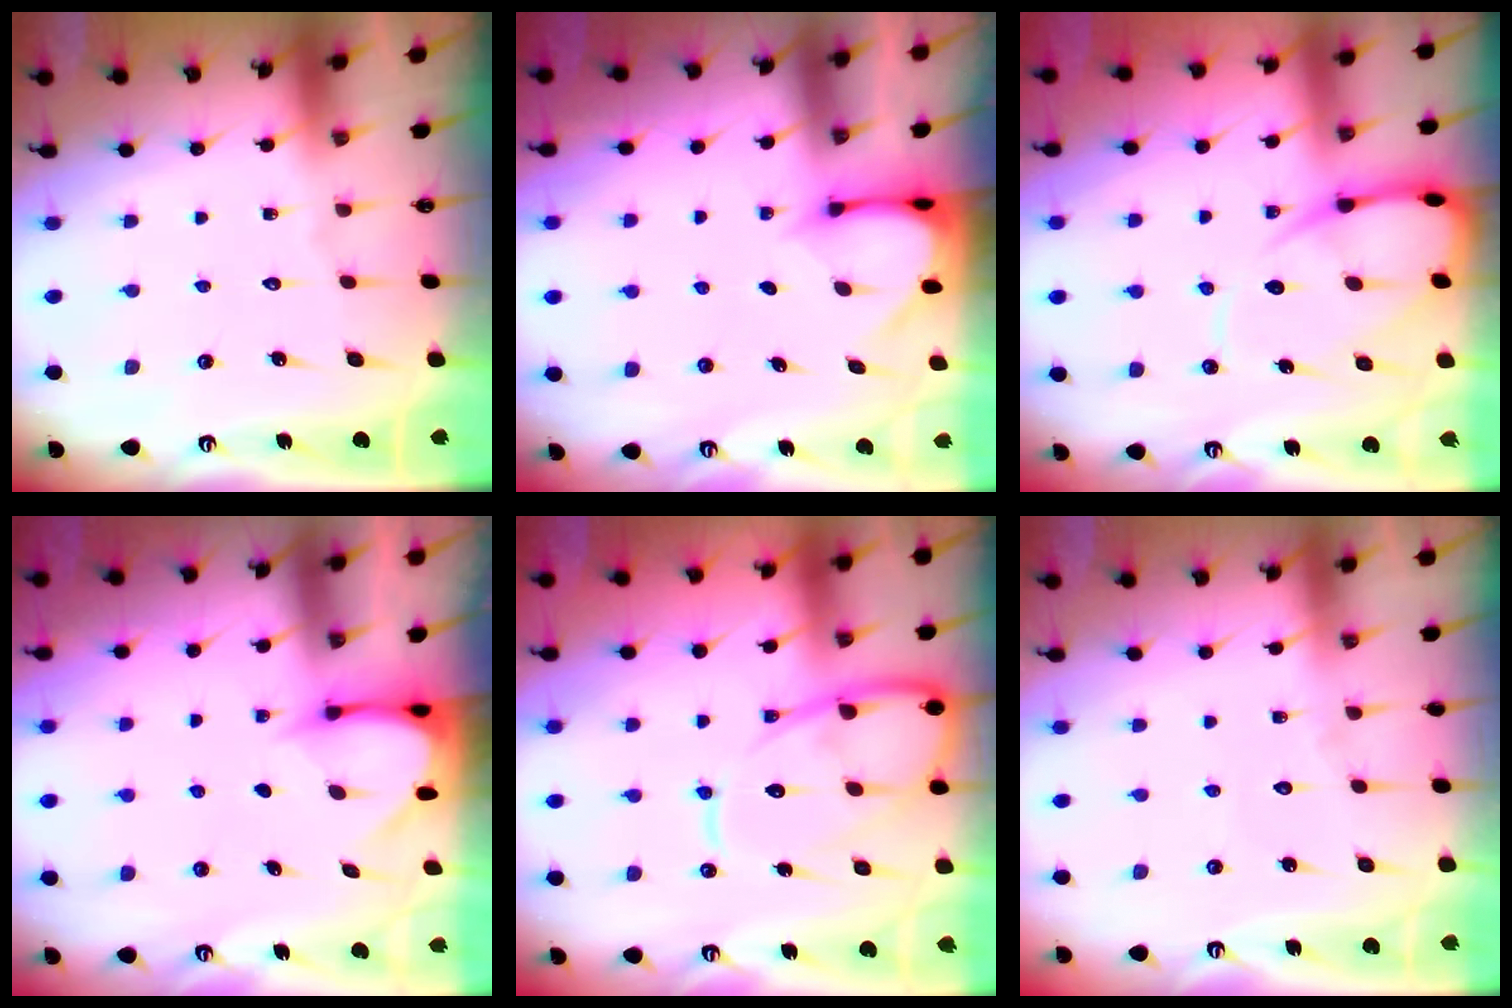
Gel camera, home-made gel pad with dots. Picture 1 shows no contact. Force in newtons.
{"total": 3.0, "press": 3.0, "slide": 0.4}
{"total": 11.5, "press": 11.5, "slide": 1.2}
{"total": 3.6, "press": 3.6, "slide": 0.3}
{"total": 14.2, "press": 14.1, "slide": 1.5}
{"total": 2.3, "press": 2.3, "slide": 0.2}